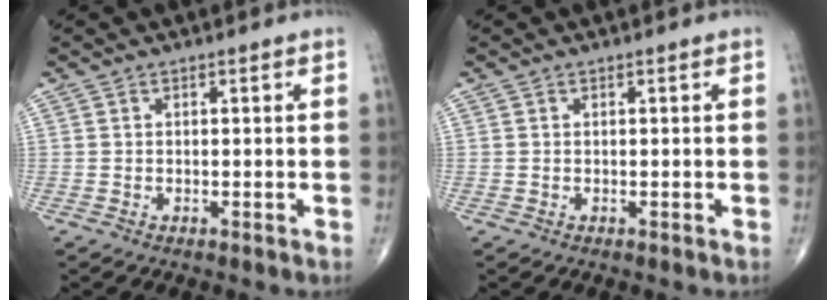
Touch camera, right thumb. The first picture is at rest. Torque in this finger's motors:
{"motor_torque": [-0.23, -0.23, 0.17, 0.10, 0.00]}